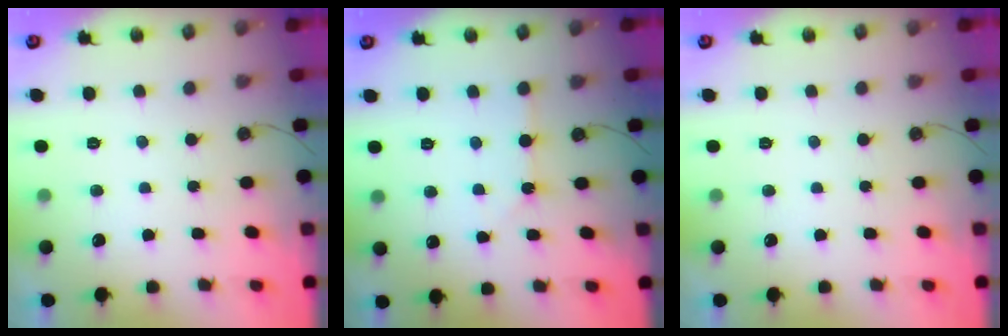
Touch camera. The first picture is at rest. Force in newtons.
{"total": 1.3, "press": 1.3, "slide": 0.2}
{"total": 0.0}